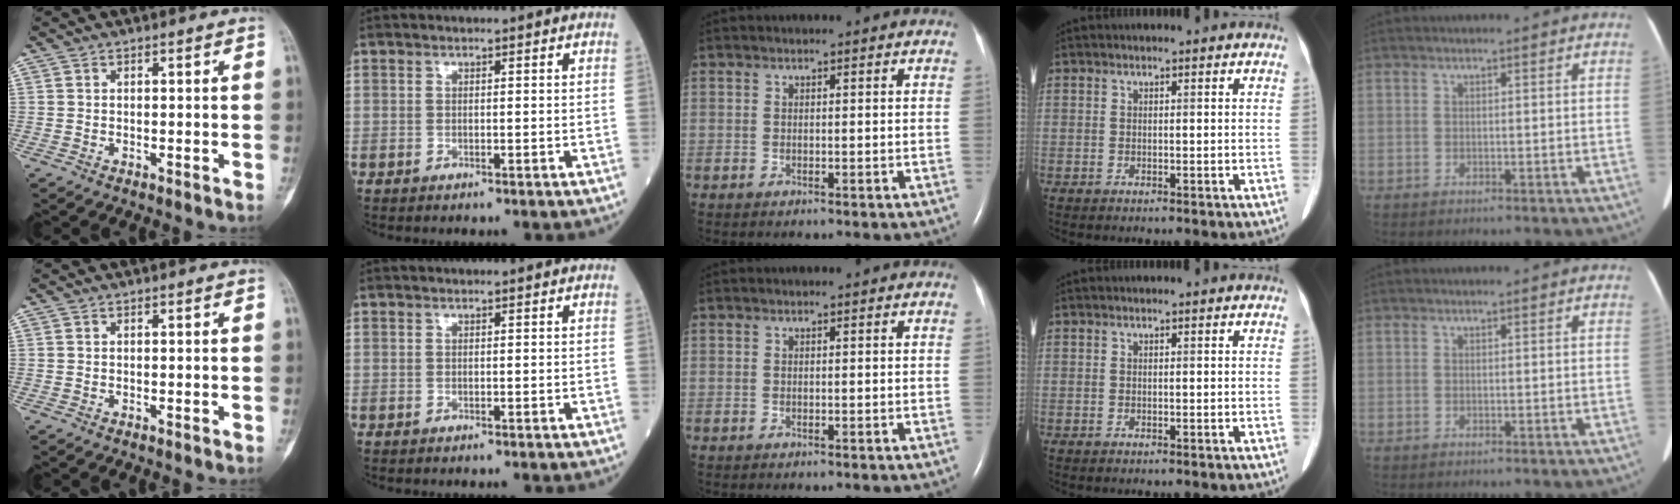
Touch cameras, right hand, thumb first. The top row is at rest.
{}